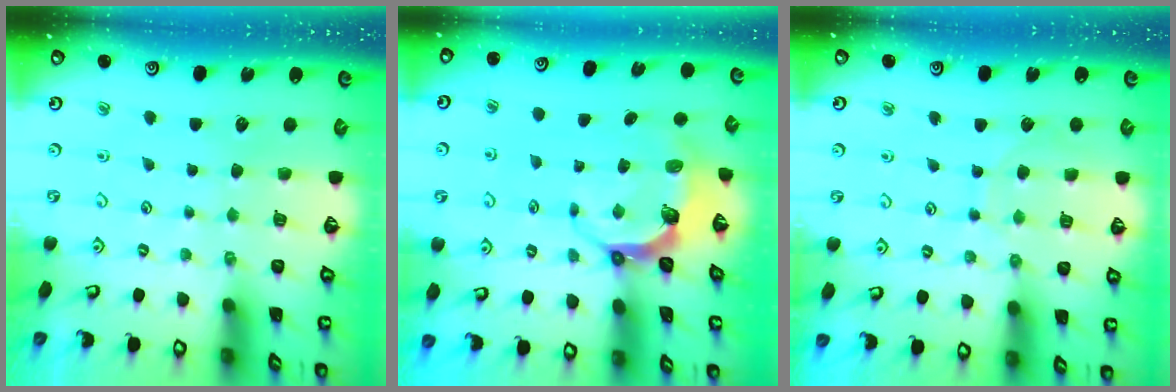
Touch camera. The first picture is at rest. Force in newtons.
{"total": 7.4, "press": 6.2, "slide": 4.1}
{"total": 7.5, "press": 7.5, "slide": 0.5}